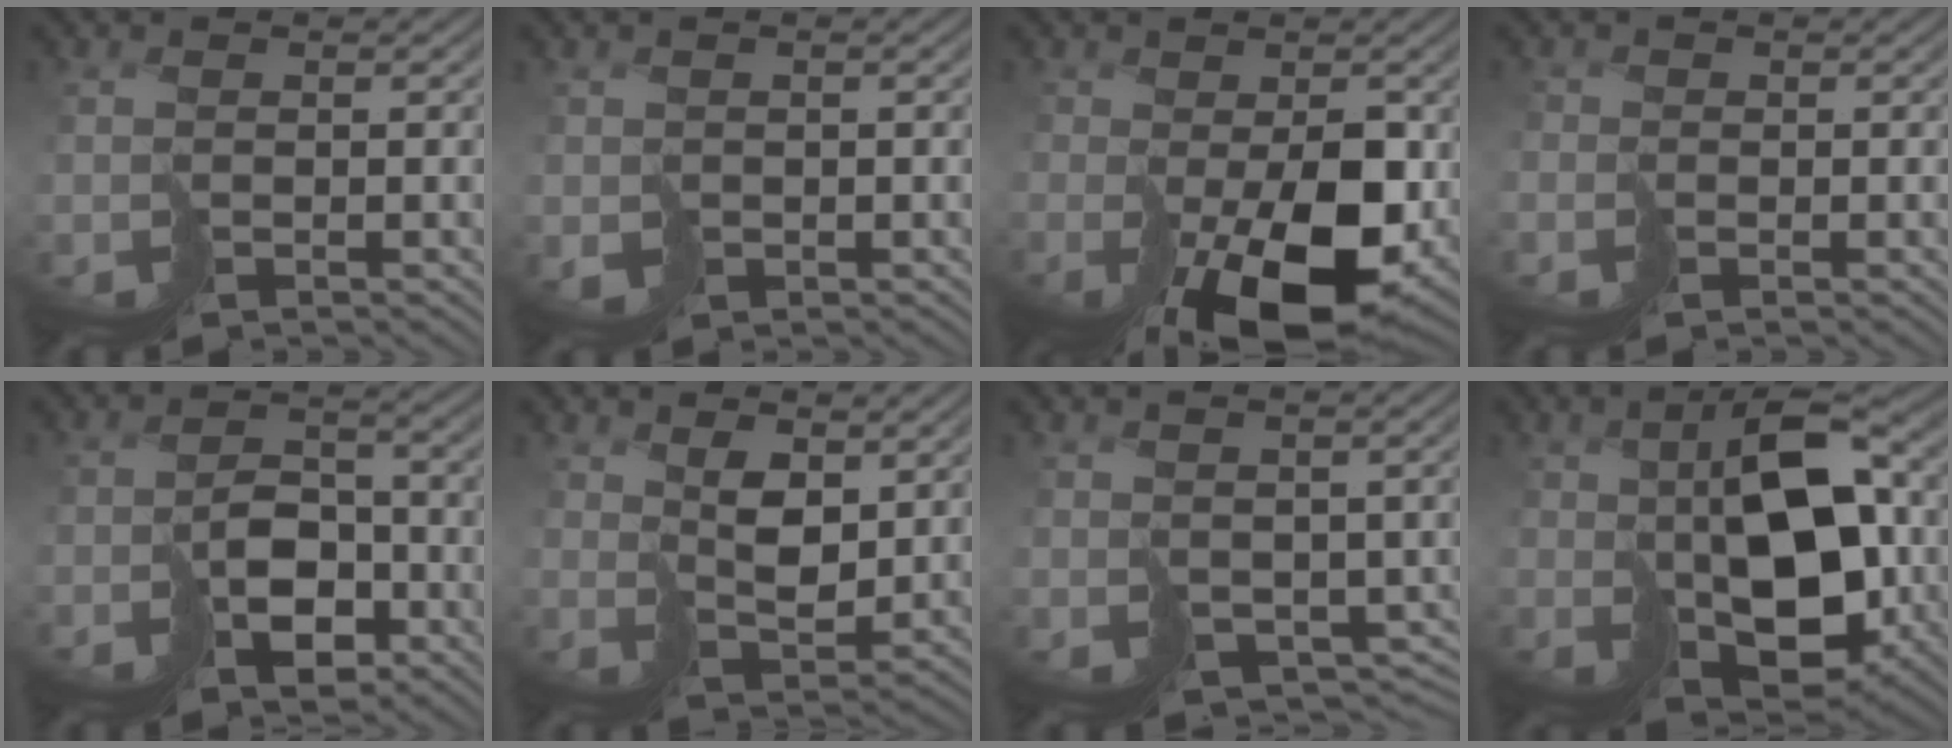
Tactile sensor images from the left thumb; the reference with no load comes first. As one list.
[{"total": 1.0, "force": [0.0, 1.0, 0.3], "torque": [-0.003, 0.000, 0.001]}, {"total": 11.5, "force": [-2.4, 6.3, 9.2], "torque": [-0.143, -0.038, -0.010]}, {"total": 1.1, "force": [-0.4, 0.2, -1.0], "torque": [0.031, 0.003, -0.014]}, {"total": 4.9, "force": [-2.6, 3.2, 2.7], "torque": [-0.033, 0.000, -0.044]}, {"total": 4.0, "force": [3.2, 1.4, 1.9], "torque": [-0.041, 0.000, 0.067]}, {"total": 5.8, "force": [-0.8, 4.6, 3.6], "torque": [-0.062, -0.031, 0.009]}, {"total": 13.1, "force": [0.3, 7.5, 10.8], "torque": [-0.173, -0.003, 0.022]}]